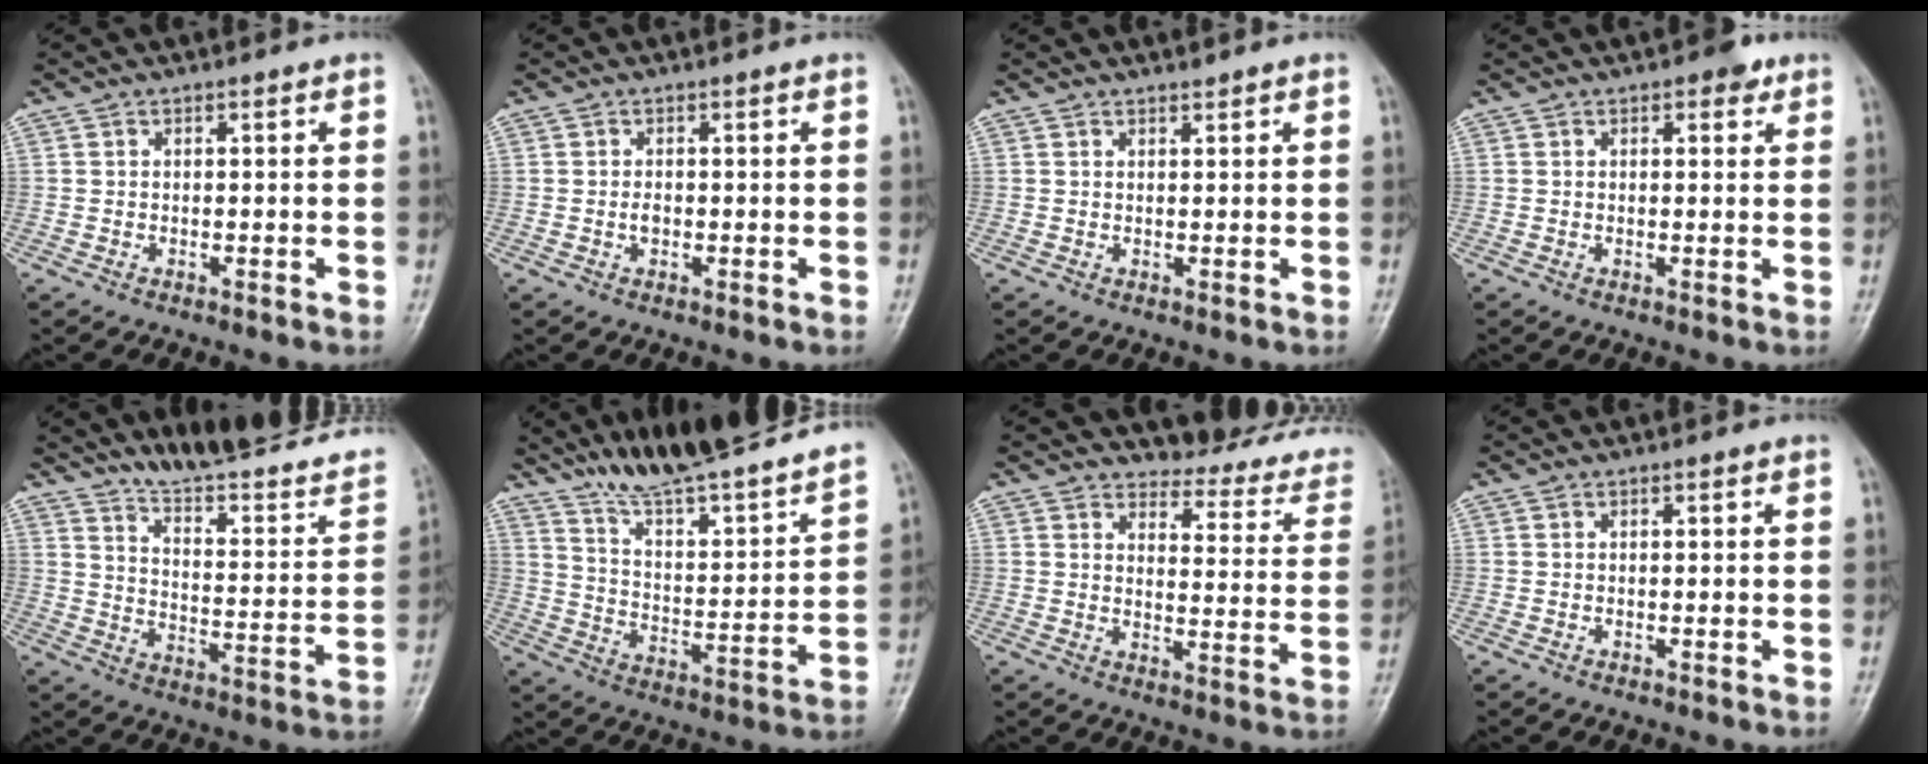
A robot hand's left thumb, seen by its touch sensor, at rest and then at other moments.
{"total": 1.1, "force": [-0.1, 0.7, 0.8], "torque": [-0.013, 0.000, -0.002]}
{"total": 0.9, "force": [0.8, 0.2, 0.2], "torque": [-0.002, -0.006, 0.014]}
{"total": 2.9, "force": [1.7, 1.6, 1.9], "torque": [-0.011, -0.003, 0.017]}
{"total": 22.4, "force": [20.2, 2.3, 9.4], "torque": [-0.106, -0.150, 0.278]}
{"total": 22.7, "force": [19.7, 2.0, 11.1], "torque": [-0.146, -0.105, 0.306]}
{"total": 16.4, "force": [15.8, 3.8, 1.9], "torque": [0.028, -0.154, 0.163]}
{"total": 0.0}